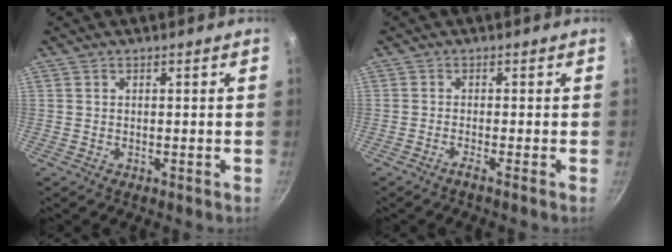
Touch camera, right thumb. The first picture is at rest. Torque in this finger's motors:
{"motor_torque": [-0.68, 0.34, -0.57, -1.29, -0.12]}